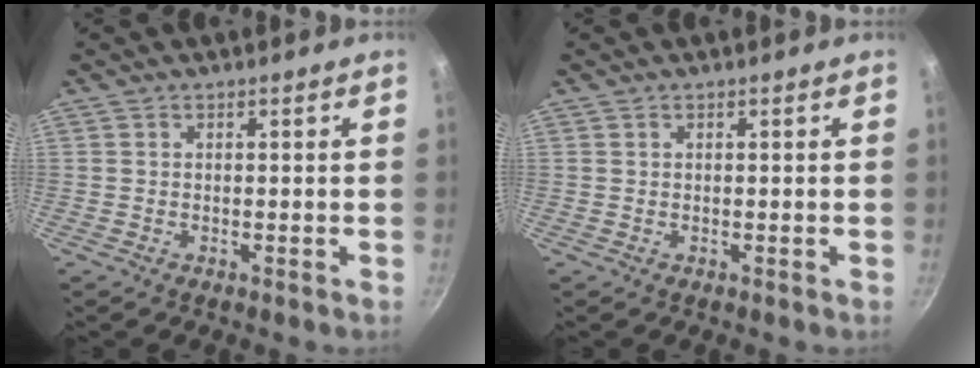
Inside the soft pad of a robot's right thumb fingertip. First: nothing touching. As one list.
[{"total": 0.0}]